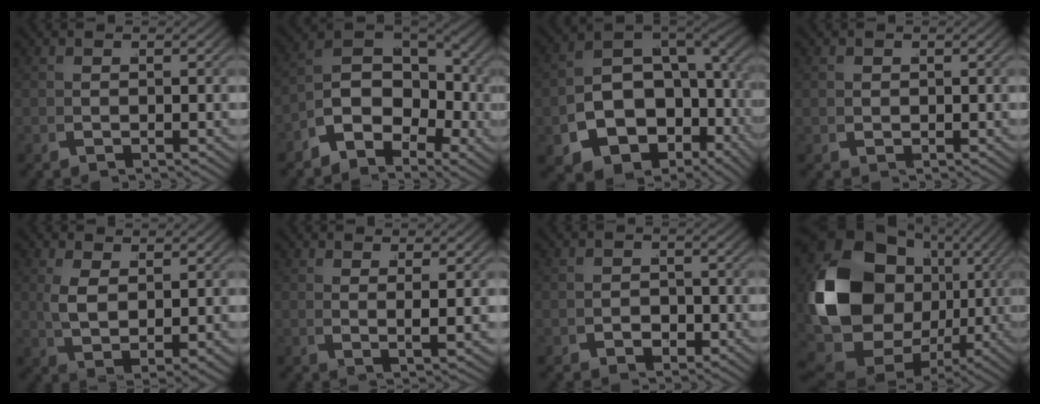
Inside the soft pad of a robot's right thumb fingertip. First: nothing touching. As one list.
[{"total": 9.0, "force": [0.2, 6.3, 6.4], "torque": [-0.120, -0.003, -0.006]}, {"total": 15.7, "force": [-4.4, 12.1, 9.0], "torque": [-0.184, -0.055, -0.051]}, {"total": 0.8, "force": [0.4, 0.7, 0.1], "torque": [-0.007, -0.004, 0.009]}, {"total": 4.0, "force": [2.0, 1.5, 3.1], "torque": [-0.065, -0.012, 0.053]}, {"total": 2.7, "force": [1.9, 0.1, 2.0], "torque": [-0.035, 0.002, 0.034]}, {"total": 1.1, "force": [-0.2, 1.0, 0.4], "torque": [0.003, 0.003, -0.006]}, {"total": 18.5, "force": [0.7, 12.7, 13.5], "torque": [-0.297, -0.048, 0.042]}]